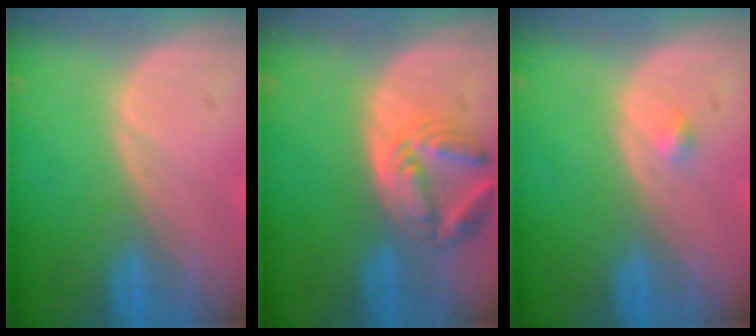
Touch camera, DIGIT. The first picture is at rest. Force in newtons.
{"total": 6.4, "press": 6.4, "slide": 0.9}
{"total": 1.2, "press": 1.1, "slide": 0.6}